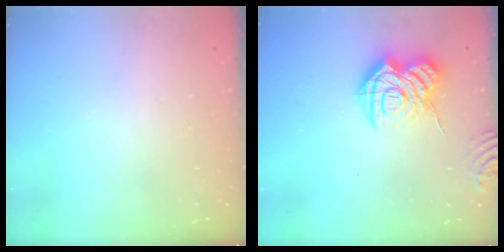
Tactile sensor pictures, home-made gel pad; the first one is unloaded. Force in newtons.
{"total": 14.9, "press": 14.8, "slide": 1.4}